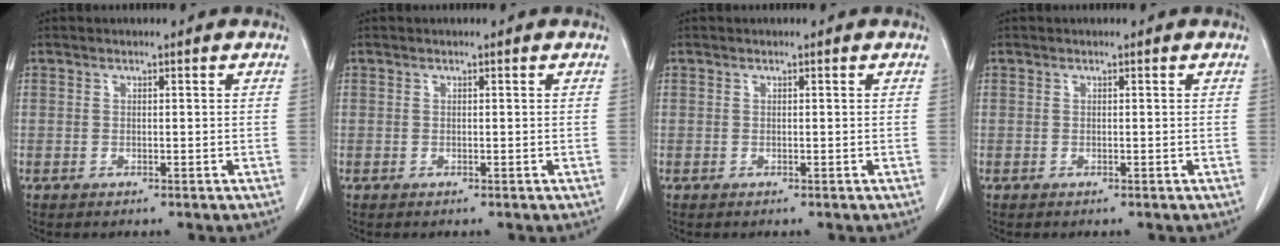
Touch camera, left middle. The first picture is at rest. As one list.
[{"total": 0.0}, {"total": 0.0}, {"total": 0.0}]